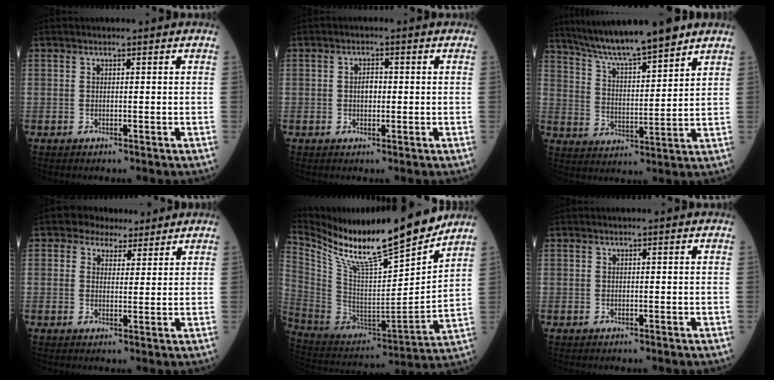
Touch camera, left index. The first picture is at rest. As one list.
[{"total": 2.2, "force": [0.0, 1.3, 1.7], "torque": [-0.030, 0.005, 0.000]}, {"total": 14.3, "force": [12.1, 0.9, 7.4], "torque": [-0.128, 0.013, 0.211]}, {"total": 4.6, "force": [3.4, 3.0, 0.7], "torque": [-0.007, 0.016, 0.051]}, {"total": 22.1, "force": [18.5, 2.1, 11.9], "torque": [-0.224, -0.032, 0.321]}, {"total": 0.0}]